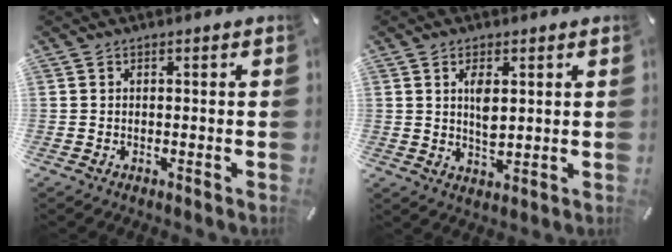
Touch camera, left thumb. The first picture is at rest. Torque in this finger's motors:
{"motor_torque": [0.28, 0.01, 0.19, 0.22, 0.03]}